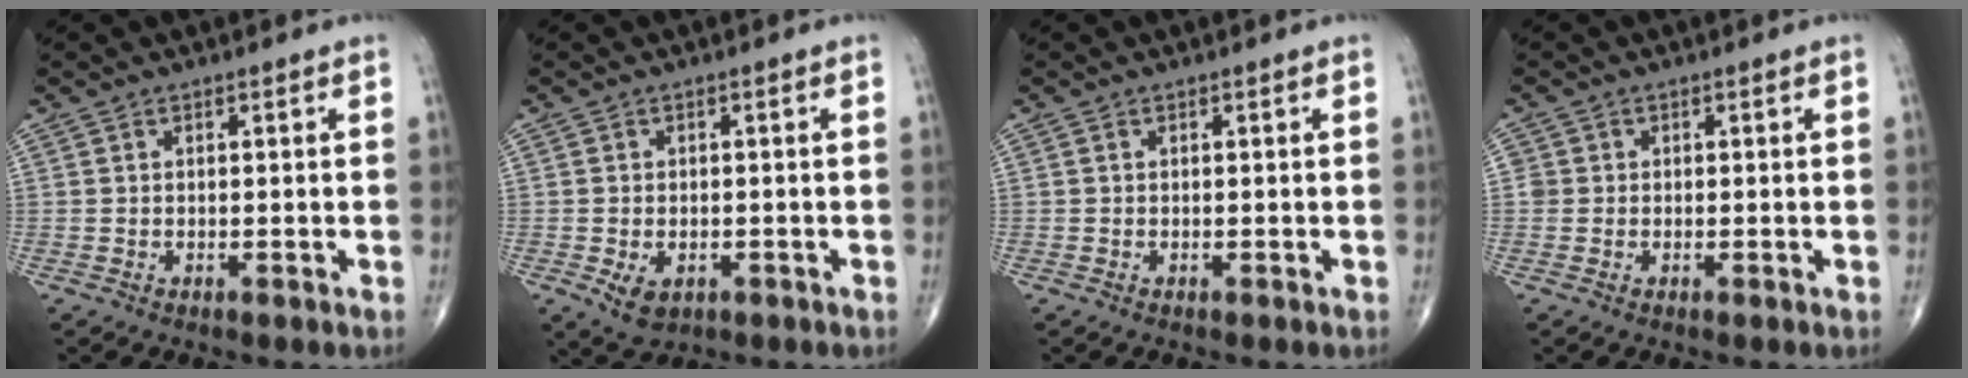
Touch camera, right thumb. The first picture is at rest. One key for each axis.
{"total": 4.5, "fx": -1.5, "fy": 3.0, "fz": 3.0, "tx": -0.050, "ty": 0.001, "tz": -0.015}
{"total": 0.0}
{"total": 1.5, "fx": 0.0, "fy": 1.5, "fz": 0.2, "tx": 0.006, "ty": 0.004, "tz": -0.002}